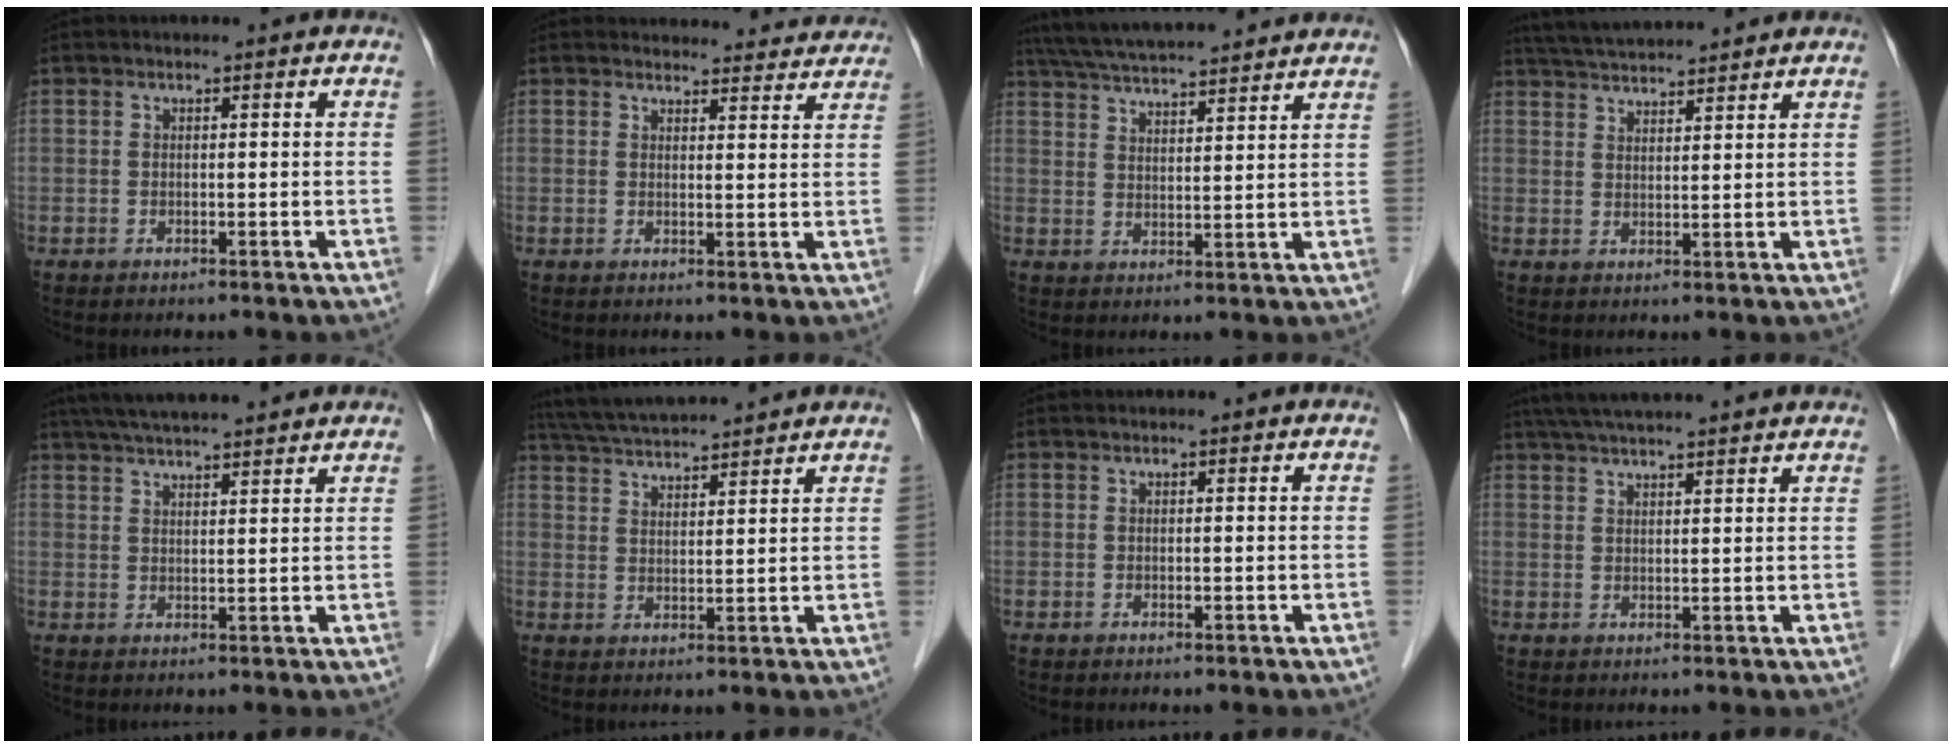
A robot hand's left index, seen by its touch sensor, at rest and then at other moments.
{"total": 10.8, "force": [10.5, 2.6, 1.0], "torque": [0.021, 0.007, 0.101]}
{"total": 16.3, "force": [14.7, 1.4, 6.9], "torque": [-0.122, 0.042, 0.220]}
{"total": 9.7, "force": [9.2, 0.5, 3.2], "torque": [-0.064, 0.032, 0.147]}
{"total": 12.9, "force": [11.4, 1.2, 6.0], "torque": [-0.102, 0.036, 0.170]}
{"total": 11.6, "force": [10.8, 0.2, 4.3], "torque": [-0.085, 0.031, 0.172]}
{"total": 0.0}
{"total": 13.3, "force": [11.7, 0.6, 6.2], "torque": [-0.107, 0.044, 0.165]}